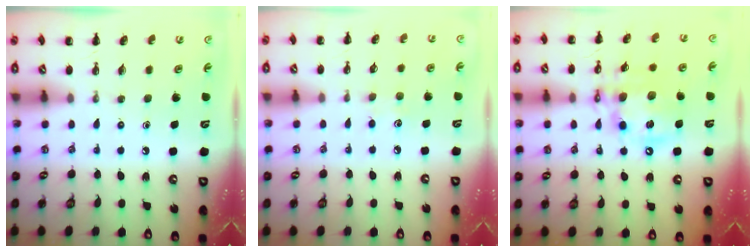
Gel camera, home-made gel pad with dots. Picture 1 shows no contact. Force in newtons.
{"total": 4.7, "press": 4.5, "slide": 1.3}
{"total": 15.3, "press": 15.0, "slide": 3.1}